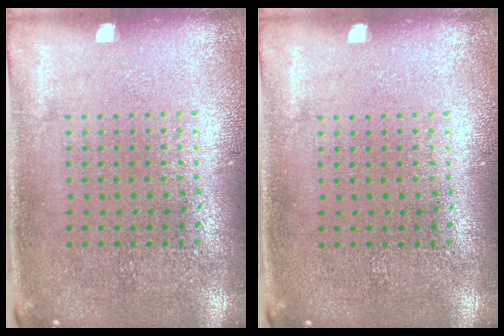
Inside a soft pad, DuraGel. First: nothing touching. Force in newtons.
{"total": 0.0}